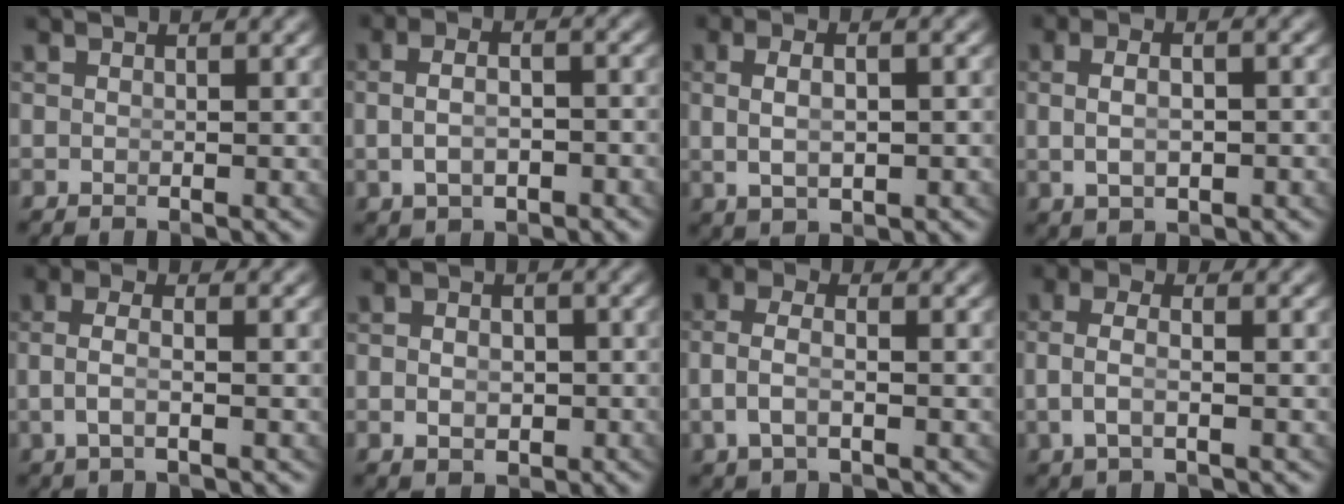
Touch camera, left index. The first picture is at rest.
{"total": 3.2, "force": [-1.0, 1.7, 2.6], "torque": [-0.043, -0.007, -0.007]}
{"total": 3.6, "force": [0.0, 1.7, 3.2], "torque": [-0.059, -0.004, 0.012]}
{"total": 3.0, "force": [-0.4, 1.4, 2.6], "torque": [-0.047, -0.005, 0.004]}
{"total": 3.0, "force": [-0.6, 1.2, 2.7], "torque": [-0.061, -0.011, -0.005]}
{"total": 2.5, "force": [-1.1, 1.6, 1.6], "torque": [-0.021, -0.013, -0.010]}
{"total": 3.3, "force": [-0.8, 1.9, 2.6], "torque": [-0.067, -0.015, -0.004]}
{"total": 3.3, "force": [-0.6, 1.6, 2.7], "torque": [-0.066, -0.012, -0.004]}